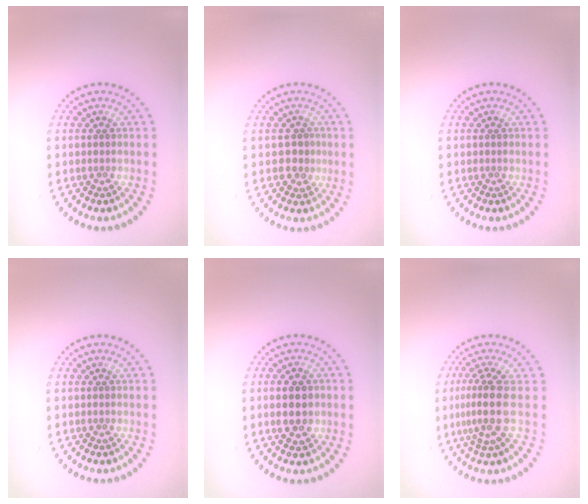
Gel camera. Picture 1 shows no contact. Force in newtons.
{"total": 1.9, "press": 1.8, "slide": 0.7}
{"total": 0.0}
{"total": 0.0}
{"total": 4.0, "press": 4.0, "slide": 0.2}
{"total": 3.5, "press": 2.5, "slide": 2.4}